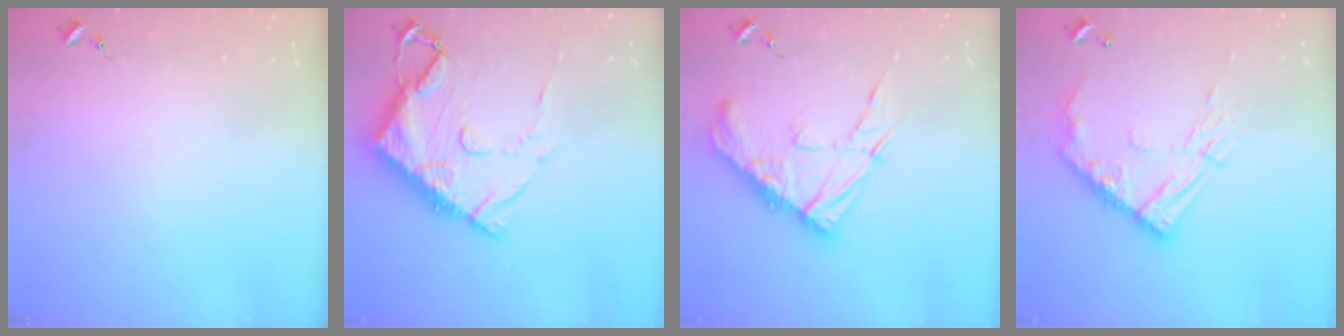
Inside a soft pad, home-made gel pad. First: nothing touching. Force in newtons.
{"total": 14.3, "press": 14.2, "slide": 1.3}
{"total": 15.6, "press": 15.5, "slide": 1.4}
{"total": 14.5, "press": 14.5, "slide": 1.1}